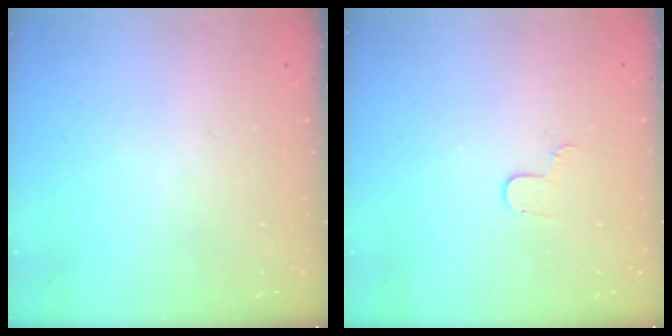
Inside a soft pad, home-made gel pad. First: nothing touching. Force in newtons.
{"total": 4.0, "press": 3.9, "slide": 0.3}